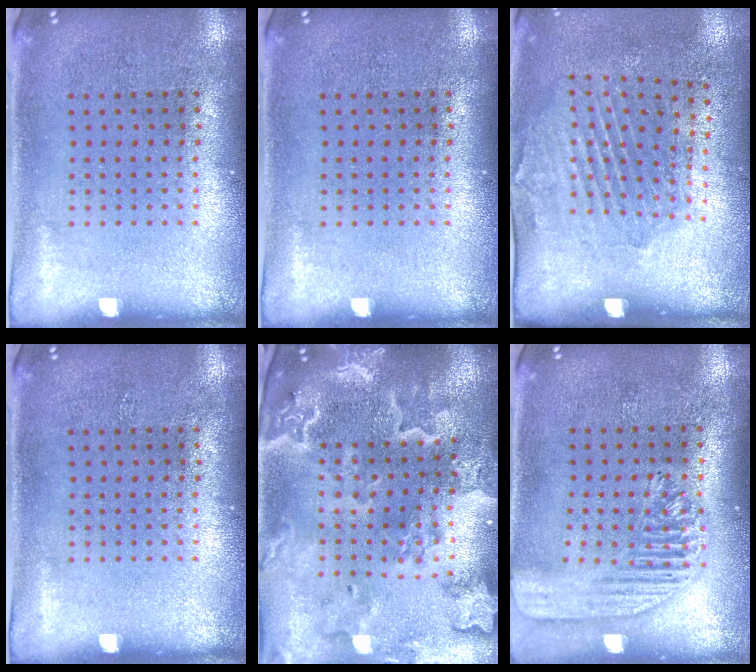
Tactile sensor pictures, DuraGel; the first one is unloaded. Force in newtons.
{"total": 0.0}
{"total": 1.9, "press": 1.2, "slide": 1.6}
{"total": 0.0}
{"total": 4.0, "press": 3.4, "slide": 2.2}
{"total": 1.8, "press": 1.6, "slide": 0.8}